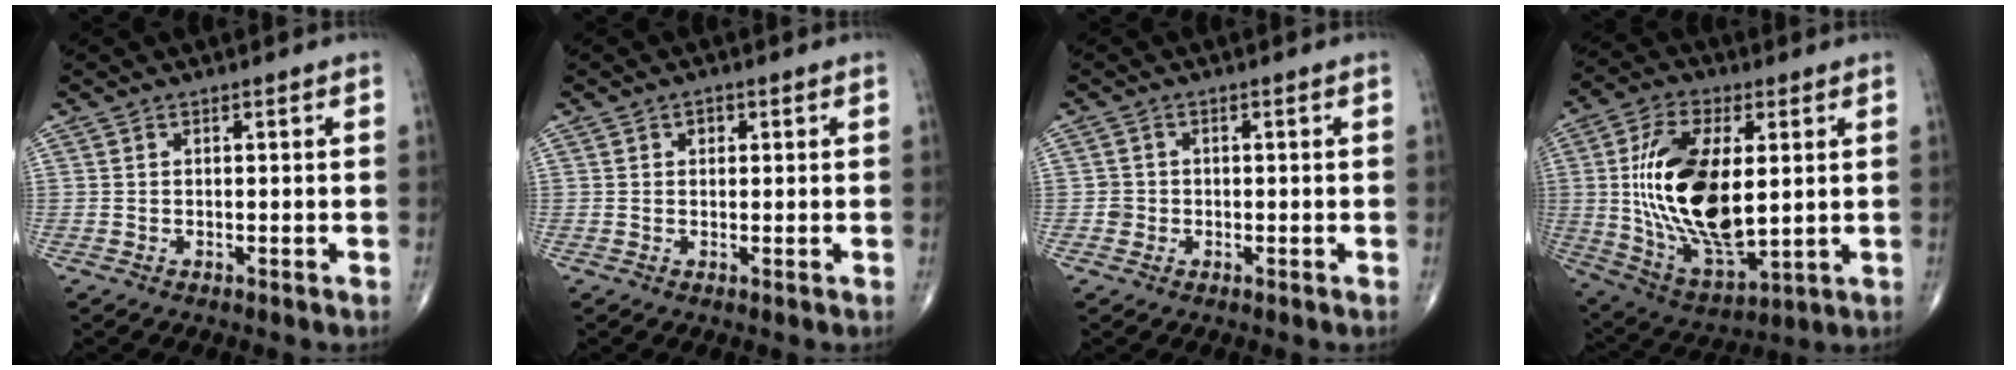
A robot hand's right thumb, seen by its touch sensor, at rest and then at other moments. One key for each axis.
{"total": 1.3, "fx": 0.5, "fy": 1.1, "fz": 0.6, "tx": 0.003, "ty": 0.000, "tz": 0.002}
{"total": 1.6, "fx": -0.4, "fy": 1.6, "fz": 0.1, "tx": 0.010, "ty": 0.008, "tz": -0.011}
{"total": 21.7, "fx": 2.2, "fy": 10.7, "fz": 18.8, "tx": -0.350, "ty": -0.020, "tz": 0.049}